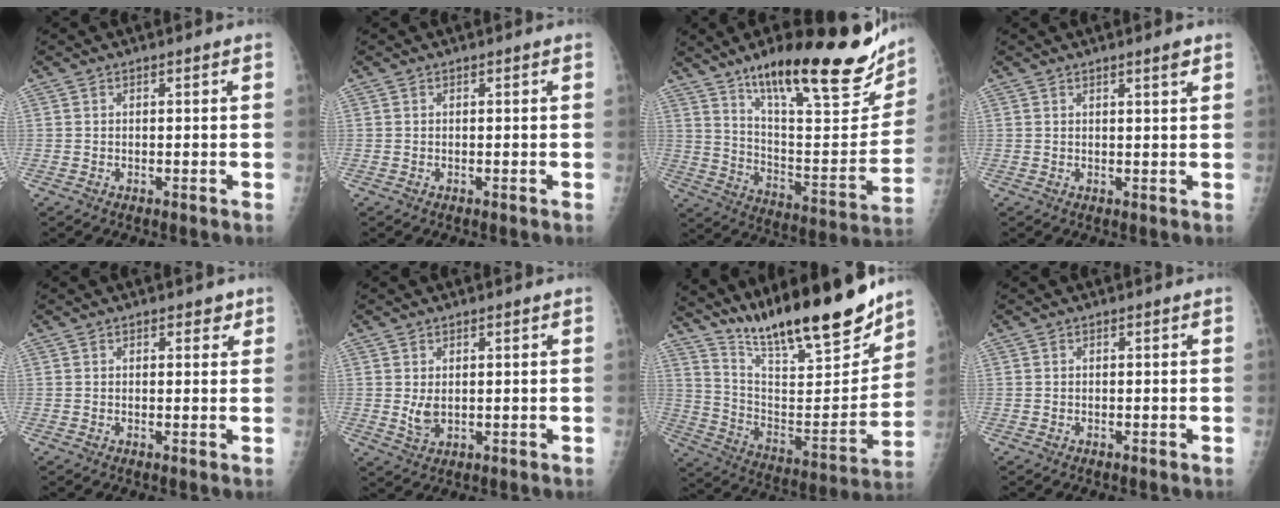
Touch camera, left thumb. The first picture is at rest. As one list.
[{"total": 0.0}, {"total": 29.4, "force": [18.7, 7.4, 21.5], "torque": [-0.282, -0.075, 0.295]}, {"total": 2.5, "force": [1.7, 0.2, 1.8], "torque": [-0.025, -0.011, 0.024]}, {"total": 2.1, "force": [1.3, 1.2, 1.1], "torque": [0.002, -0.004, 0.013]}, {"total": 3.2, "force": [0.7, 1.9, 2.5], "torque": [-0.040, -0.012, 0.019]}, {"total": 23.6, "force": [19.3, 4.0, 13.1], "torque": [-0.188, -0.103, 0.322]}, {"total": 0.0}]